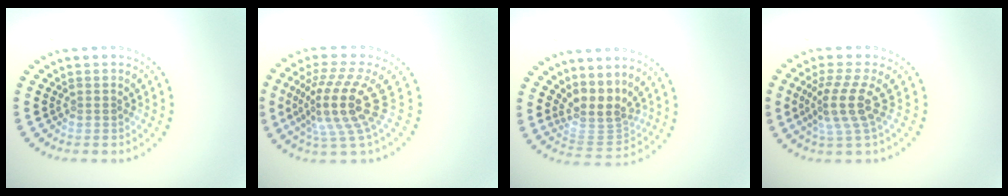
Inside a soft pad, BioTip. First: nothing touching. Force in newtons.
{"total": 5.4, "press": 4.0, "slide": 3.7}
{"total": 3.7, "press": 2.7, "slide": 2.5}
{"total": 3.7, "press": 2.7, "slide": 2.5}